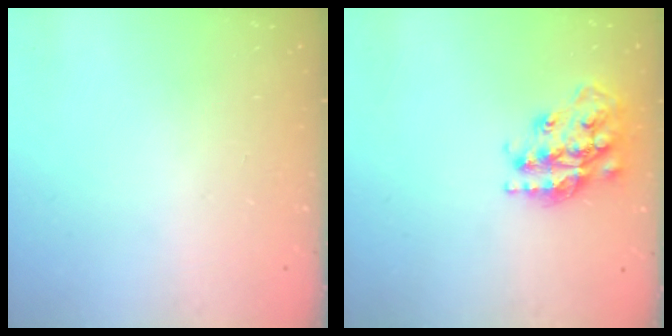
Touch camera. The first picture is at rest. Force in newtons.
{"total": 18.6, "press": 18.5, "slide": 1.5}